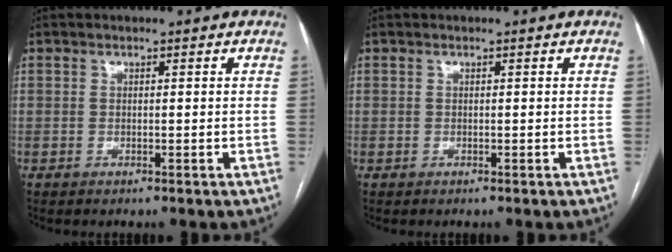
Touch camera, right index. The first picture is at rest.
{"total": 0.0}